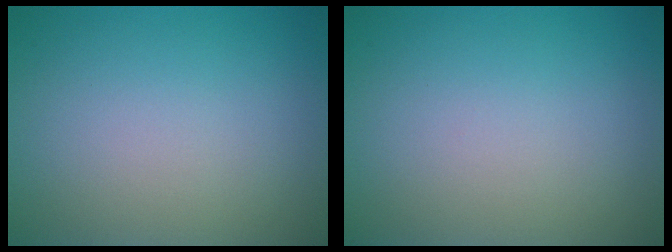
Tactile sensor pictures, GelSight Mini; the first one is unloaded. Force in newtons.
{"total": 0.0}